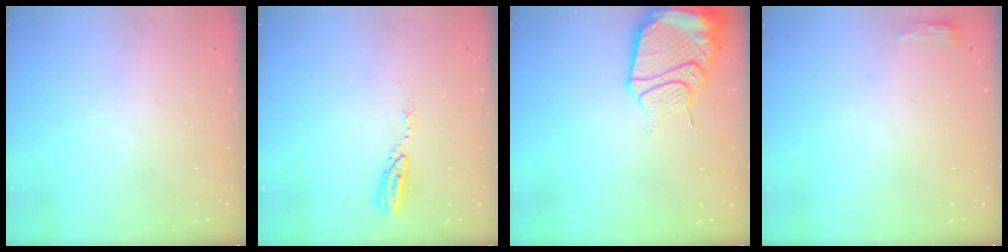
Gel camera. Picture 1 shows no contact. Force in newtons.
{"total": 5.3, "press": 5.3, "slide": 0.2}
{"total": 15.2, "press": 15.1, "slide": 1.8}
{"total": 3.3, "press": 3.2, "slide": 0.9}